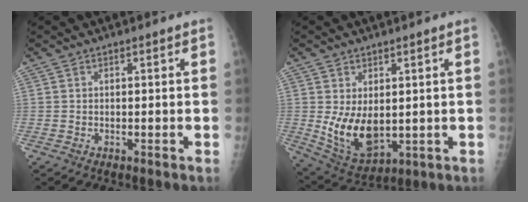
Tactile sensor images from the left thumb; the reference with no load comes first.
{"total": 10.3, "force": [0.5, 6.0, 8.4], "torque": [-0.128, -0.023, 0.033]}